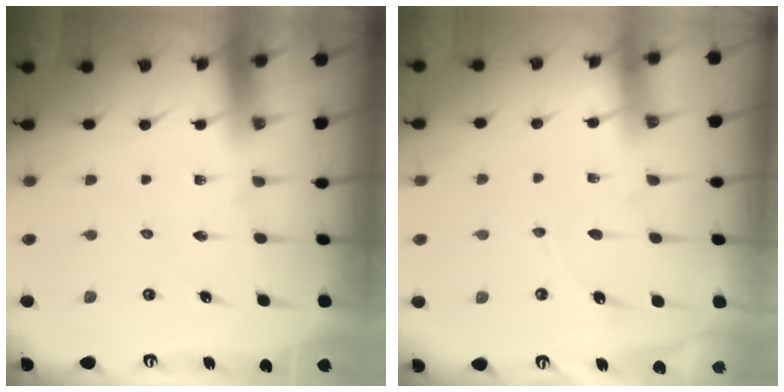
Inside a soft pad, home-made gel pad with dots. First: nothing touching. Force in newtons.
{"total": 4.3, "press": 4.3, "slide": 0.1}